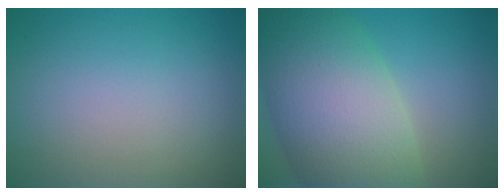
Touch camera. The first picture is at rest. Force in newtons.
{"total": 11.5, "press": 11.5, "slide": 0.8}